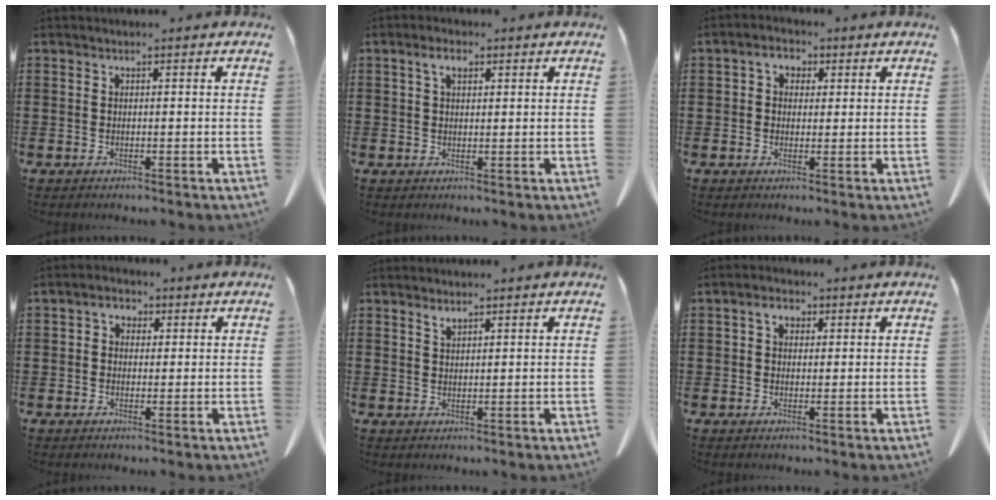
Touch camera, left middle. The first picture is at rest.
{"total": 2.9, "force": [1.4, 1.4, 2.1], "torque": [-0.040, 0.005, 0.022]}
{"total": 2.8, "force": [0.9, 2.1, 1.5], "torque": [-0.037, 0.012, 0.014]}
{"total": 2.2, "force": [0.6, 1.6, 1.3], "torque": [-0.030, 0.010, 0.009]}
{"total": 1.6, "force": [1.3, 0.4, 0.7], "torque": [-0.017, 0.002, 0.024]}
{"total": 2.8, "force": [1.2, 1.8, 1.8], "torque": [-0.034, 0.008, 0.018]}